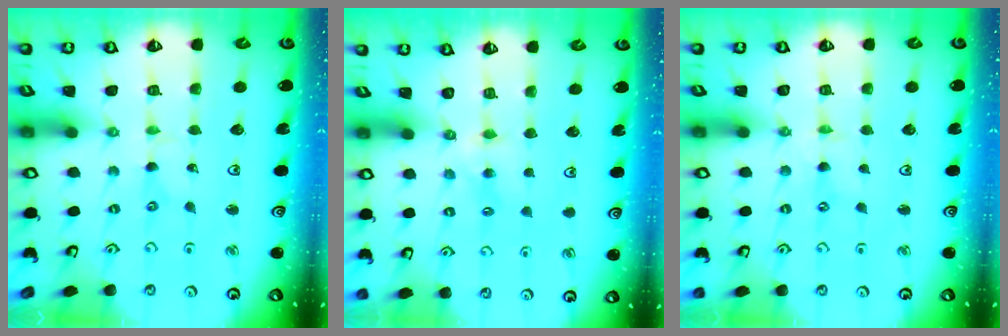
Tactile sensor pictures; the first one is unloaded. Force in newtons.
{"total": 3.8, "press": 3.7, "slide": 0.4}
{"total": 0.6, "press": 0.6, "slide": 0.1}